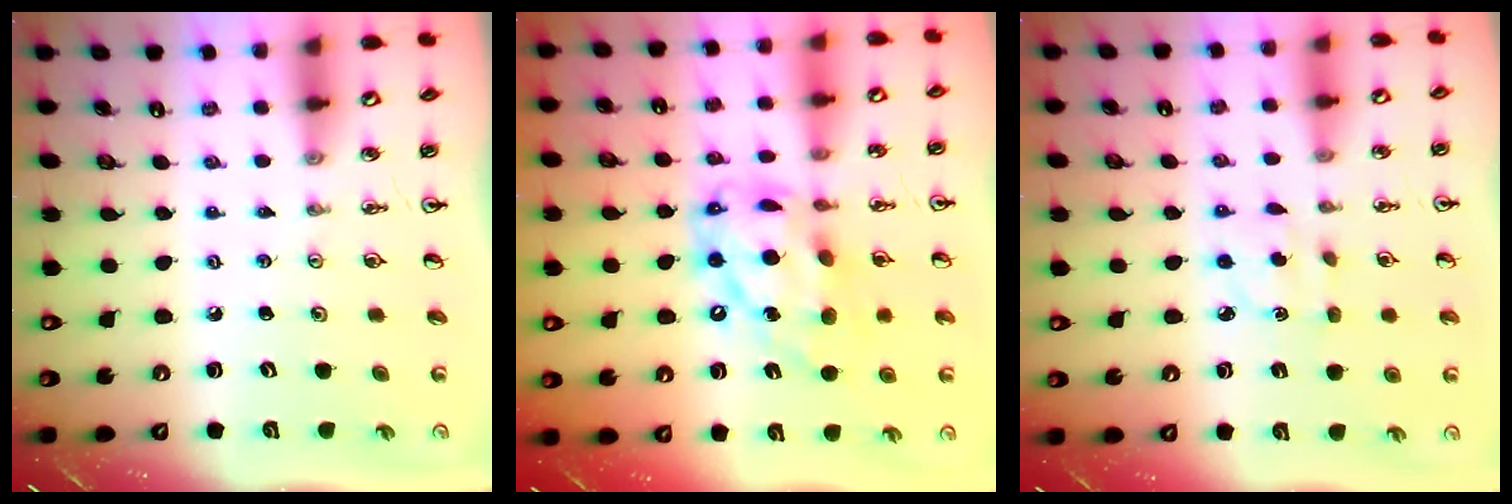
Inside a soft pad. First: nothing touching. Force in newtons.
{"total": 16.8, "press": 16.8, "slide": 1.5}
{"total": 2.2, "press": 2.2, "slide": 0.2}